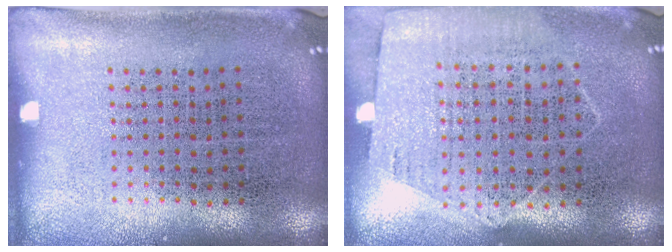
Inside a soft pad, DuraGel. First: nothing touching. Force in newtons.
{"total": 1.2, "press": 1.1, "slide": 0.6}